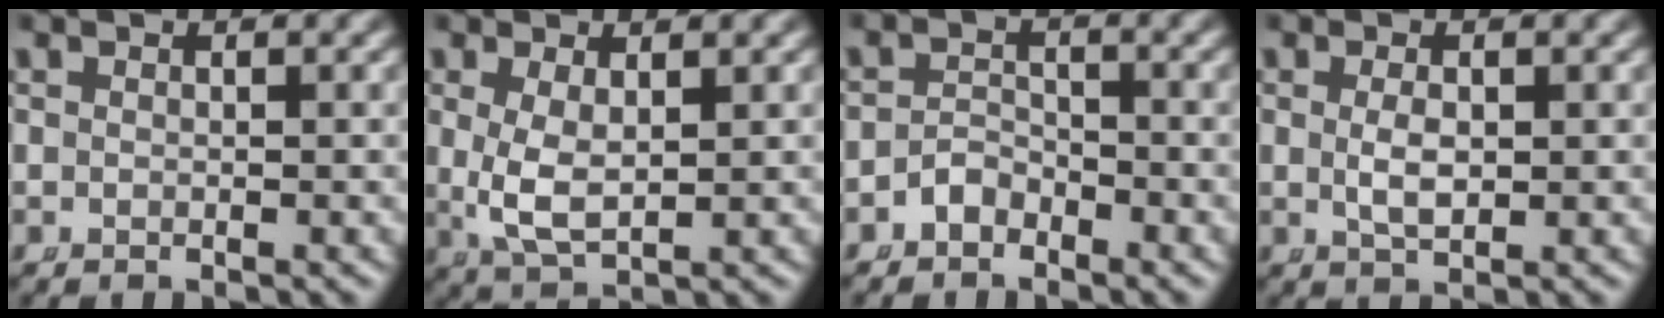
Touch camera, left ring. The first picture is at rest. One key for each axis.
{"total": 4.1, "fx": 0.0, "fy": 2.4, "fz": 3.3, "tx": -0.088, "ty": -0.020, "tz": 0.019}
{"total": 2.3, "fx": -1.8, "fy": 1.3, "fz": 0.3, "tx": -0.011, "ty": -0.009, "tz": -0.030}
{"total": 2.1, "fx": 0.0, "fy": 0.9, "fz": 1.9, "tx": -0.039, "ty": -0.012, "tz": 0.010}